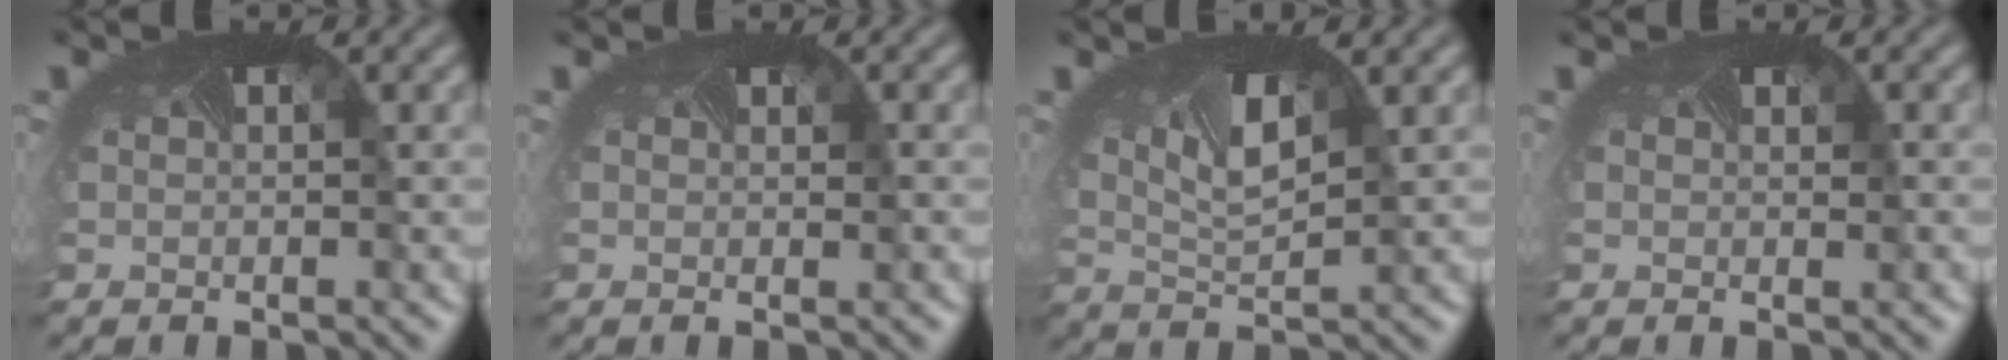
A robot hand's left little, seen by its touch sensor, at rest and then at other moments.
{"total": 0.0}
{"total": 4.8, "force": [1.3, 2.3, 4.0], "torque": [-0.080, -0.012, 0.025]}
{"total": 0.0}